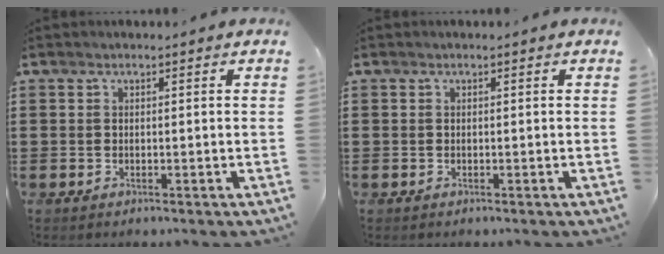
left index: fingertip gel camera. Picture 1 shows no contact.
{"total": 0.0}